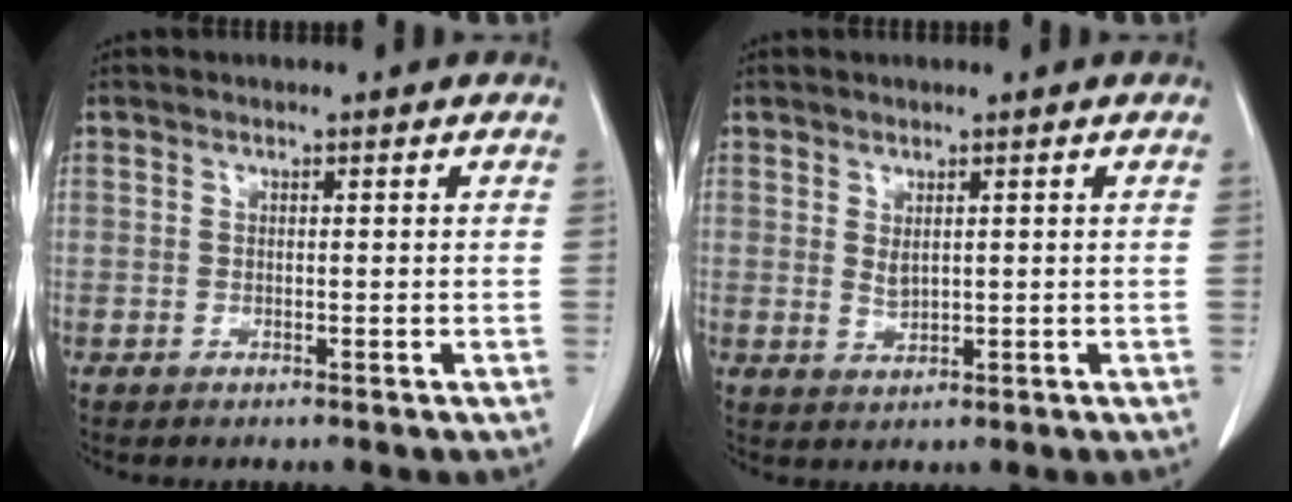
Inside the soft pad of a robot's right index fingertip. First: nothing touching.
{"total": 1.7, "force": [0.8, 0.9, 1.3], "torque": [-0.026, -0.004, 0.022]}